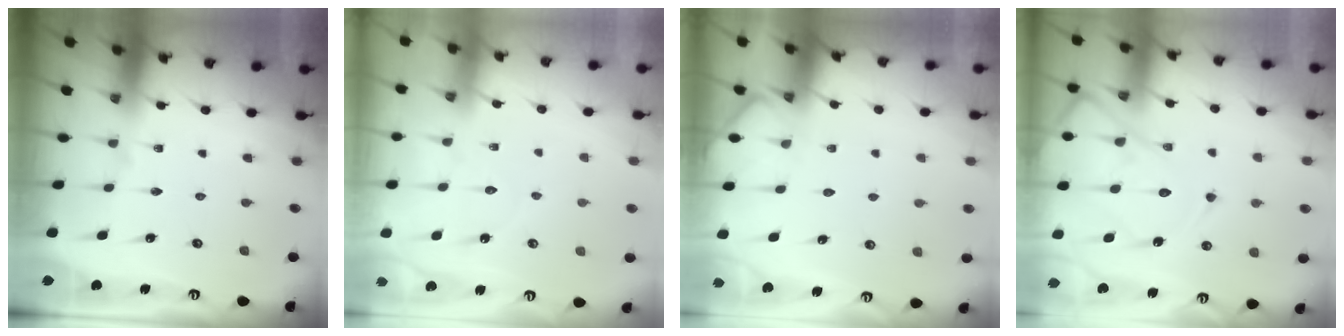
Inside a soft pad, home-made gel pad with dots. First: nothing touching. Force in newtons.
{"total": 3.8, "press": 3.8, "slide": 0.3}
{"total": 3.8, "press": 3.8, "slide": 0.5}
{"total": 15.5, "press": 15.4, "slide": 1.4}